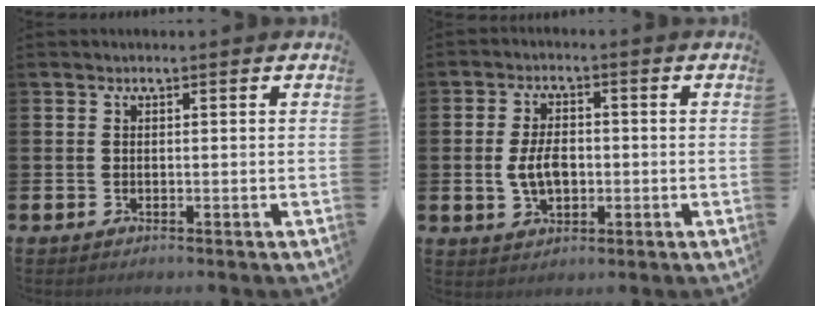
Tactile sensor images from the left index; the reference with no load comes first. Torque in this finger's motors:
{"motor_torque": [1.26, 0.08, 0.20, 0.15]}